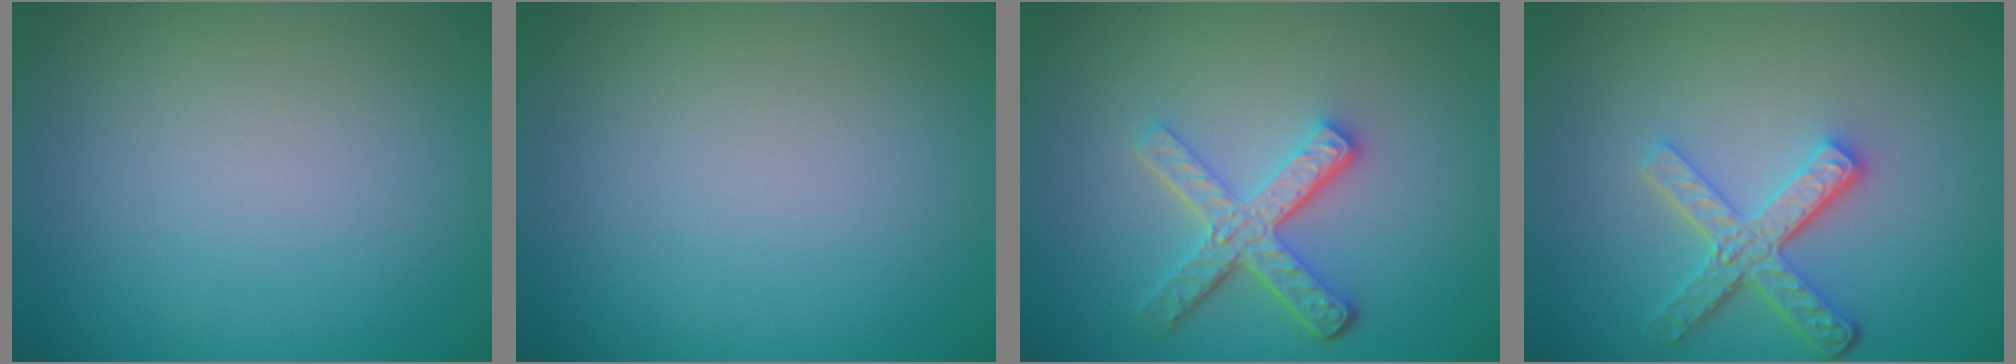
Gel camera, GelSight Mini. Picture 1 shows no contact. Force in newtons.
{"total": 0.0}
{"total": 4.8, "press": 3.6, "slide": 3.2}
{"total": 4.2, "press": 3.2, "slide": 2.7}